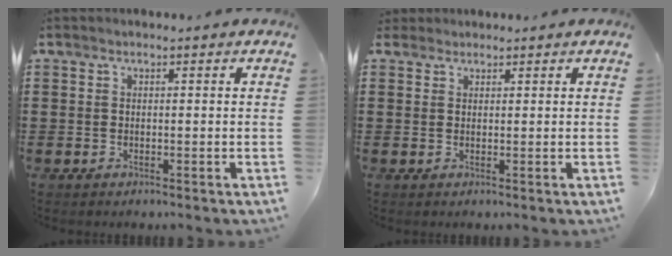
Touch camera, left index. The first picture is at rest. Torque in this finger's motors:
{"motor_torque": [0.05, 0.02, -0.02, -0.02]}